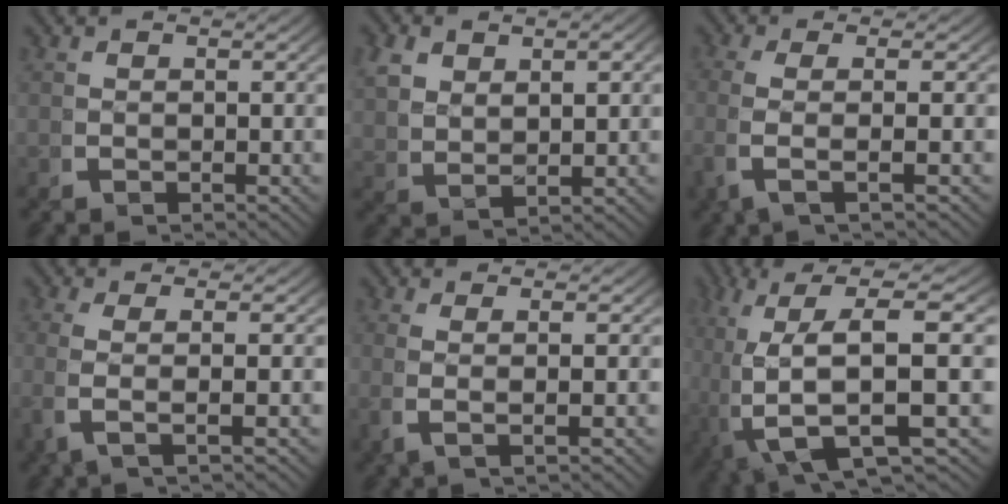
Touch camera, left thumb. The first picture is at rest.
{"total": 3.2, "force": [1.5, 1.7, 2.3], "torque": [-0.041, -0.002, 0.037]}
{"total": 4.0, "force": [-0.5, 0.2, 4.0], "torque": [-0.098, 0.002, -0.012]}
{"total": 3.7, "force": [-0.3, 0.0, 3.6], "torque": [-0.089, 0.002, -0.008]}
{"total": 2.5, "force": [0.0, -0.4, 2.5], "torque": [-0.058, 0.001, 0.000]}
{"total": 13.6, "force": [-2.6, 7.3, 11.2], "torque": [-0.228, -0.046, -0.027]}